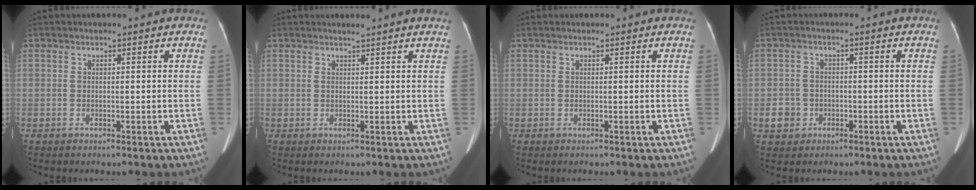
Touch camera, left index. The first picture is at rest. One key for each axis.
{"total": 2.4, "fx": 2.1, "fy": -0.5, "fz": 0.9, "tx": -0.011, "ty": 0.007, "tz": 0.026}
{"total": 0.0}
{"total": 3.2, "fx": -1.2, "fy": 2.9, "fz": 0.6, "tx": -0.014, "ty": 0.008, "tz": -0.017}